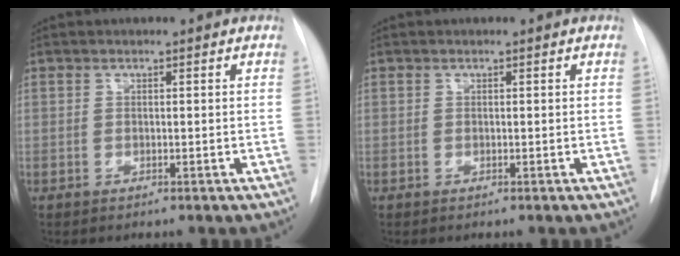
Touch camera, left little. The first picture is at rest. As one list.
[{"total": 0.0}]